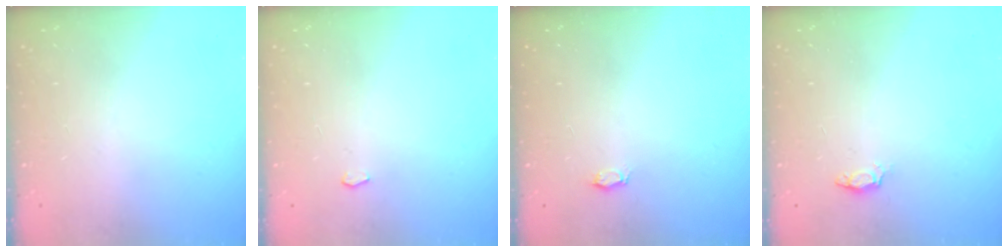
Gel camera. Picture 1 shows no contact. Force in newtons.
{"total": 2.0, "press": 1.9, "slide": 0.3}
{"total": 2.7, "press": 2.7, "slide": 0.3}
{"total": 3.5, "press": 3.5, "slide": 0.4}